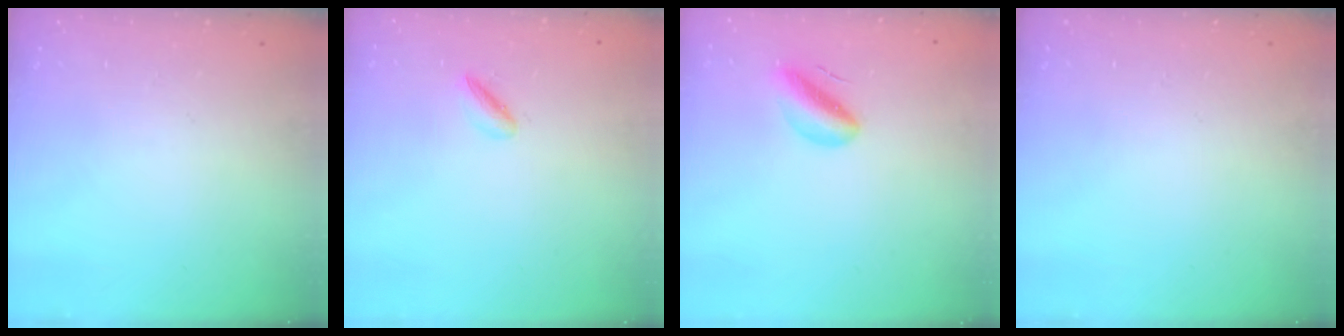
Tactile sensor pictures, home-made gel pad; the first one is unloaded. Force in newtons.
{"total": 3.1, "press": 3.0, "slide": 0.6}
{"total": 6.9, "press": 6.5, "slide": 2.1}
{"total": 0.0}